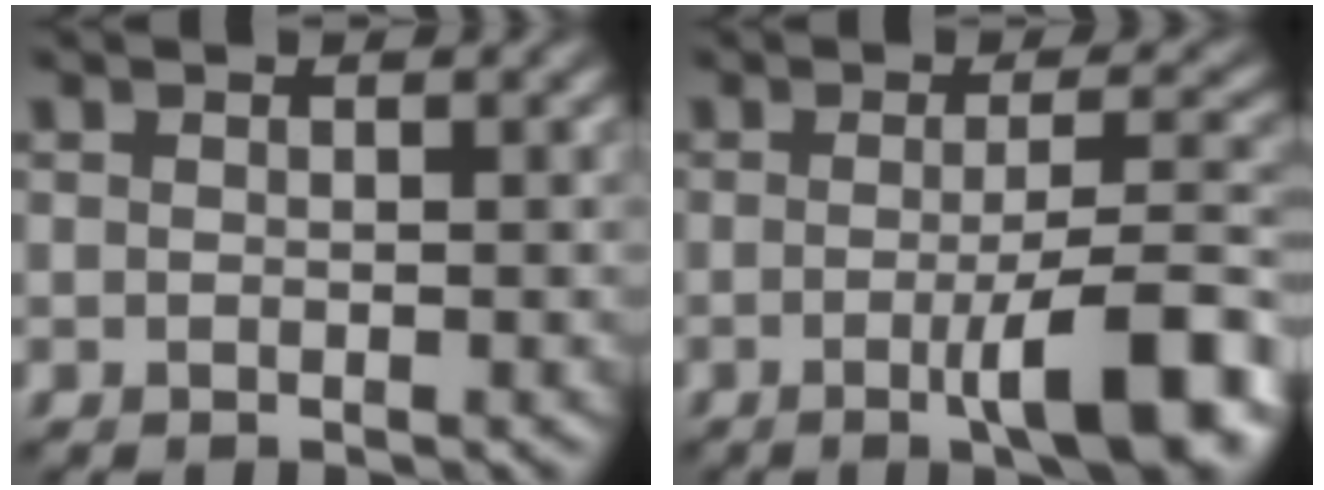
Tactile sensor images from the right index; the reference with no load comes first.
{"total": 8.0, "force": [-2.5, 1.6, 7.4], "torque": [-0.102, 0.005, -0.041]}